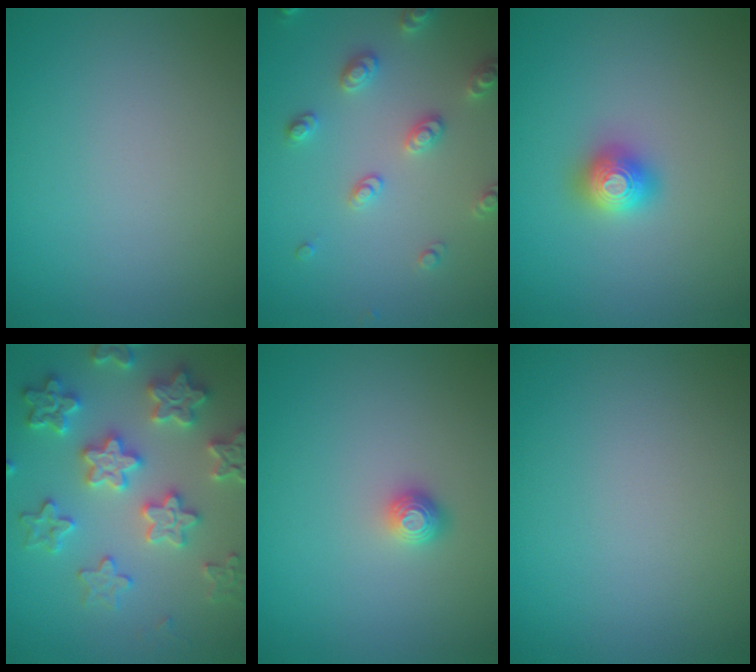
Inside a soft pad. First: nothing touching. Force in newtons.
{"total": 2.9, "press": 2.9, "slide": 0.5}
{"total": 2.0, "press": 2.0, "slide": 0.1}
{"total": 6.1, "press": 6.0, "slide": 1.3}
{"total": 1.1, "press": 1.0, "slide": 0.5}
{"total": 0.0}